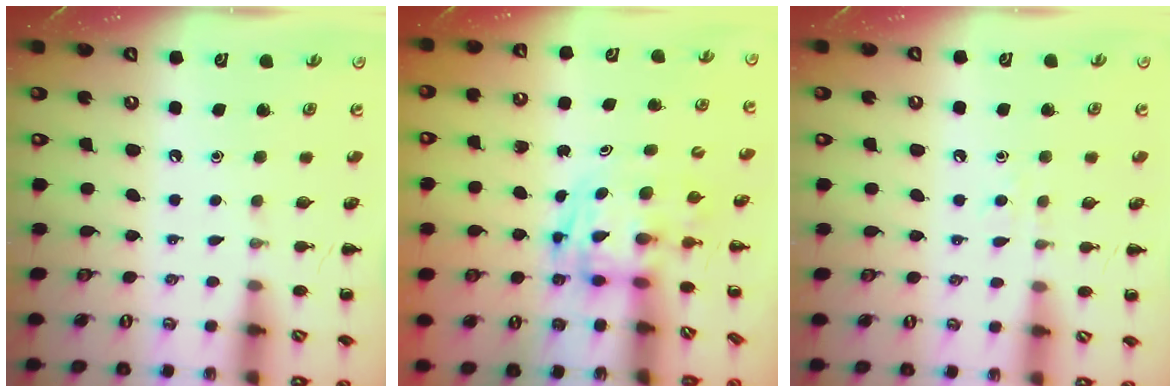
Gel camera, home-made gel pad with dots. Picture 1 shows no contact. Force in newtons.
{"total": 2.8, "press": 2.8, "slide": 0.5}
{"total": 2.9, "press": 2.7, "slide": 1.1}